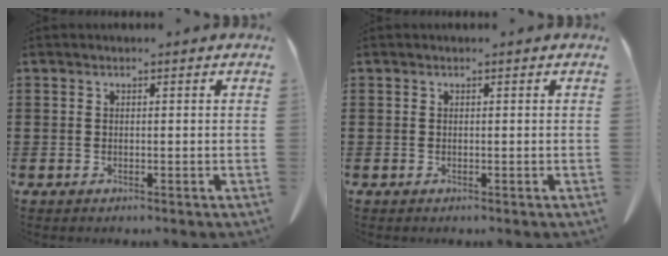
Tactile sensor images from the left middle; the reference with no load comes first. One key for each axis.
{"total": 0.0}